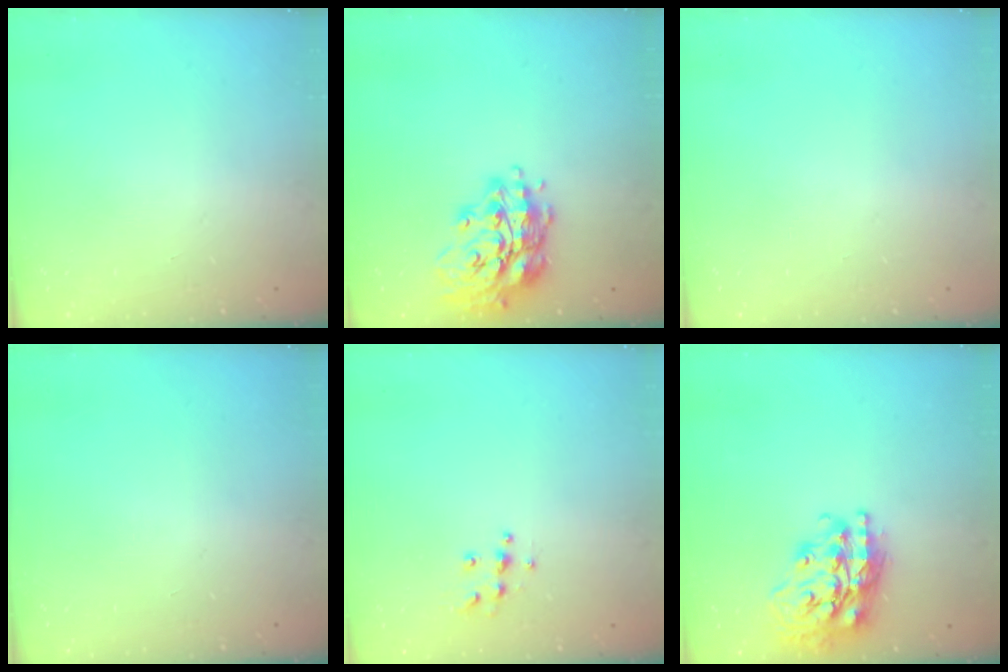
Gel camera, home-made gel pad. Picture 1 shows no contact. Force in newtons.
{"total": 16.1, "press": 15.9, "slide": 2.1}
{"total": 0.0}
{"total": 0.0}
{"total": 6.4, "press": 6.4, "slide": 0.6}
{"total": 20.5, "press": 20.5, "slide": 1.6}